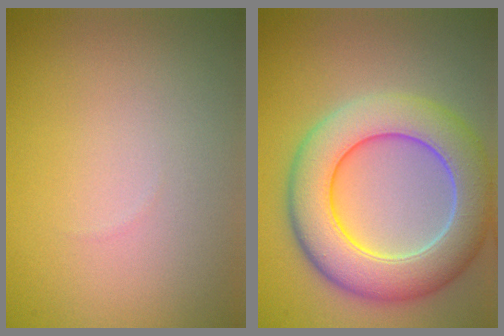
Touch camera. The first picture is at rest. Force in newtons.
{"total": 8.9, "press": 8.9, "slide": 0.3}